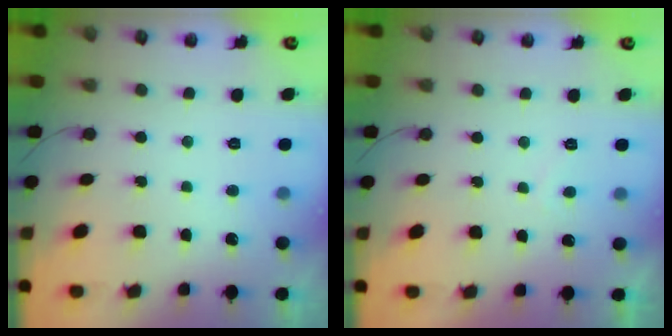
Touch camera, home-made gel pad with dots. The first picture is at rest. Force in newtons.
{"total": 1.1, "press": 0.8, "slide": 0.7}